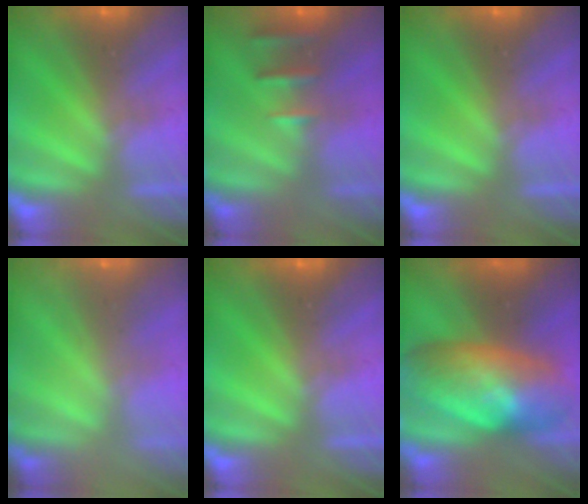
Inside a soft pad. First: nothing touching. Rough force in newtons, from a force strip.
{"total": 2.4}
{"total": 0.0}
{"total": 7.4}
{"total": 0.0}
{"total": 9.3}